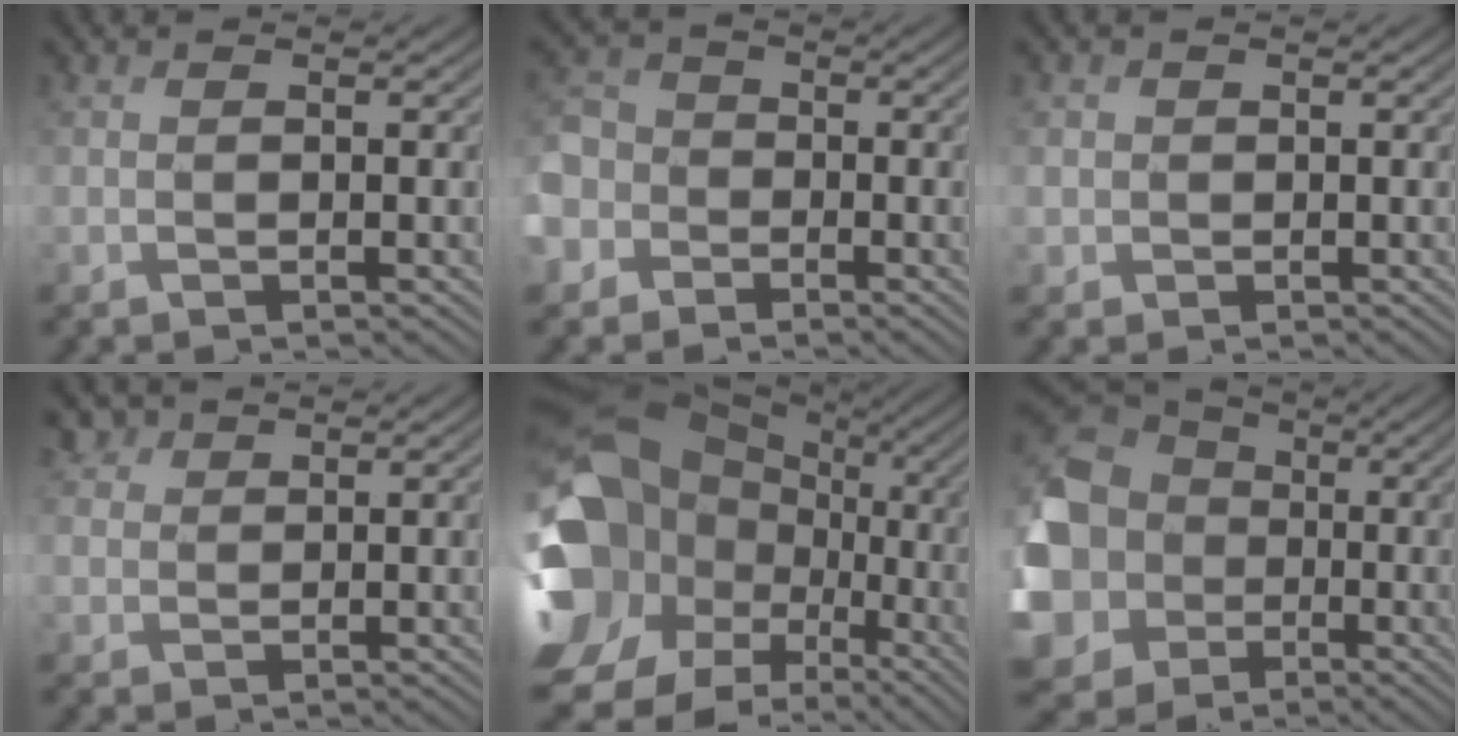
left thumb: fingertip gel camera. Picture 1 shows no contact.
{"total": 7.2, "force": [-3.1, 6.1, 2.4], "torque": [-0.086, -0.009, -0.088]}
{"total": 1.8, "force": [0.4, 1.7, -0.1], "torque": [0.002, 0.005, 0.008]}
{"total": 3.3, "force": [2.3, 2.2, 0.5], "torque": [-0.019, 0.004, 0.048]}
{"total": 20.1, "force": [0.5, 16.7, 11.2], "torque": [-0.274, -0.007, 0.033]}
{"total": 19.4, "force": [-1.4, 17.6, 8.0], "torque": [-0.257, -0.005, -0.060]}